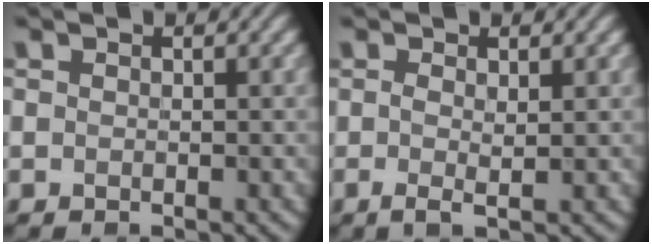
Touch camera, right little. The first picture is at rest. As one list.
[{"total": 1.5, "force": [-0.2, 0.0, 1.5], "torque": [-0.026, -0.008, 0.002]}]